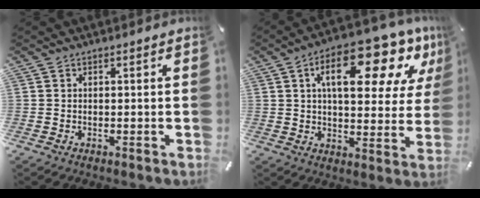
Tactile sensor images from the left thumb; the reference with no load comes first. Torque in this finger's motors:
{"motor_torque": [1.02, 0.96, 2.19, -0.58, 0.55]}